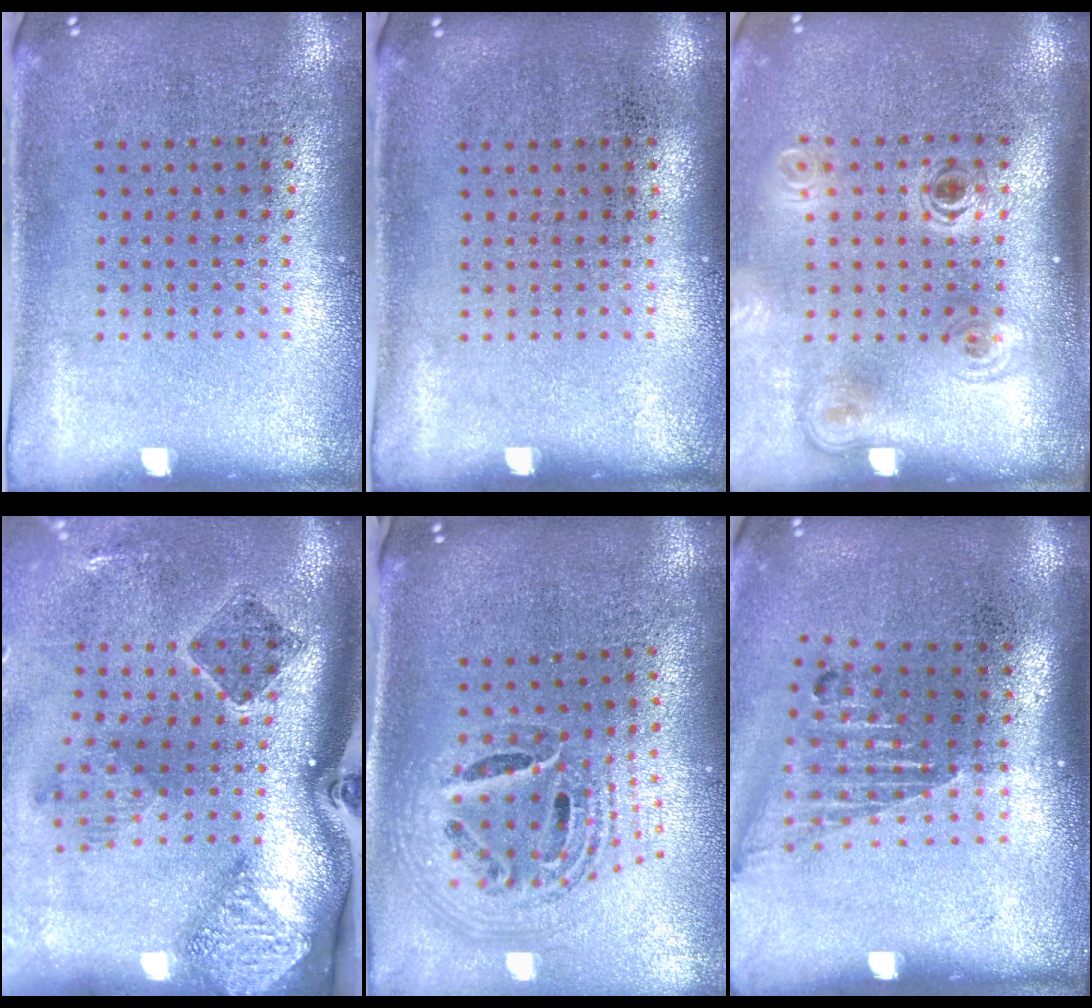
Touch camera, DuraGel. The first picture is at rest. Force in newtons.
{"total": 0.0}
{"total": 2.0, "press": 1.4, "slide": 1.5}
{"total": 2.8, "press": 1.8, "slide": 2.1}
{"total": 1.7, "press": 1.5, "slide": 0.9}
{"total": 1.5, "press": 1.2, "slide": 0.9}